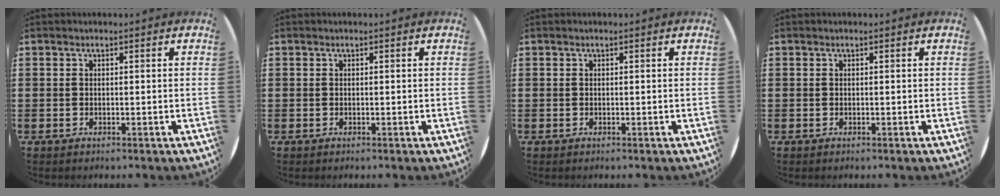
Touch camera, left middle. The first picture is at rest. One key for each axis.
{"total": 0.0}
{"total": 0.0}
{"total": 0.0}